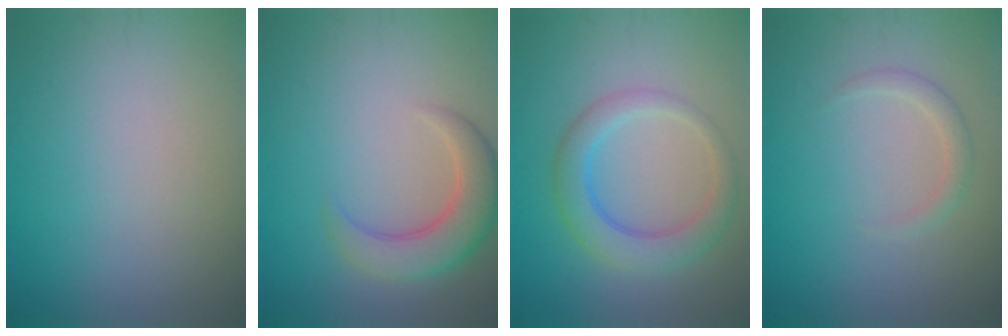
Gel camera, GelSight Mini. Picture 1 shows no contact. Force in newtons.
{"total": 4.7, "press": 4.7, "slide": 0.3}
{"total": 3.9, "press": 3.9, "slide": 0.1}
{"total": 1.4, "press": 1.4, "slide": 0.1}